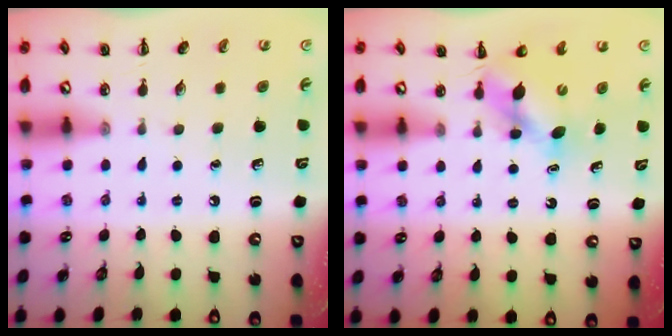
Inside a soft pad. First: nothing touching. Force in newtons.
{"total": 5.2, "press": 5.1, "slide": 0.7}